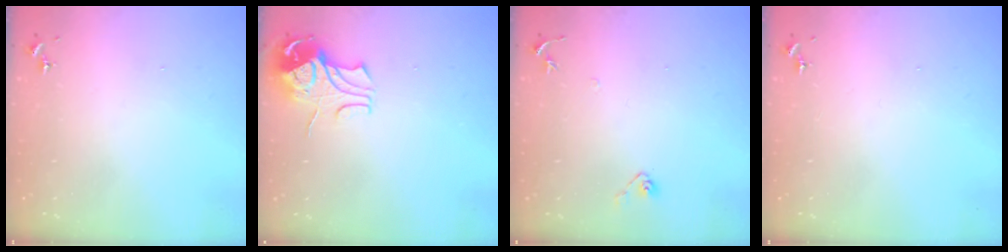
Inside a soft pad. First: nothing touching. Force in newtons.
{"total": 8.7, "press": 8.6, "slide": 1.1}
{"total": 4.1, "press": 4.0, "slide": 1.0}
{"total": 0.0}